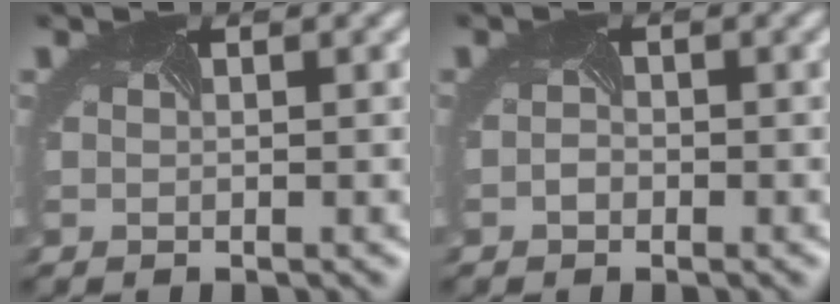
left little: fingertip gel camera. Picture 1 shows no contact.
{"total": 0.8, "force": [-0.8, -0.1, -0.2], "torque": [-0.009, -0.004, -0.009]}